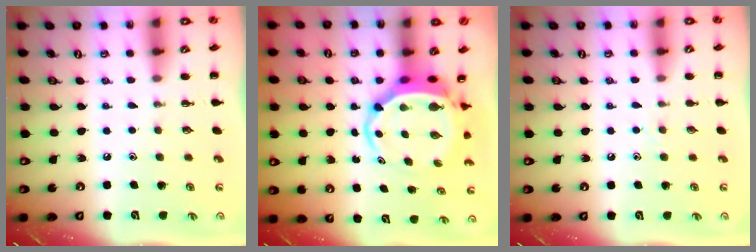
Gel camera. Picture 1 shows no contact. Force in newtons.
{"total": 6.4, "press": 6.2, "slide": 1.8}
{"total": 4.9, "press": 4.7, "slide": 1.4}